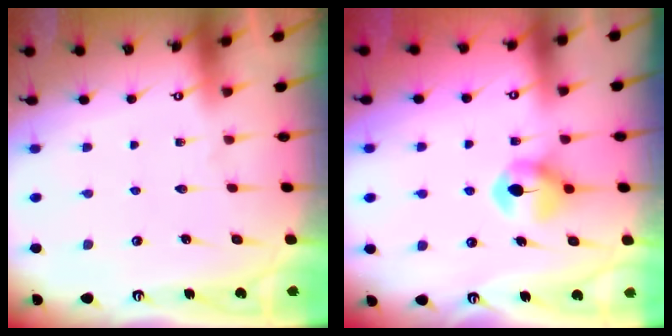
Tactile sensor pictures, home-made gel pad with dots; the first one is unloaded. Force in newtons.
{"total": 7.3, "press": 7.3, "slide": 0.4}